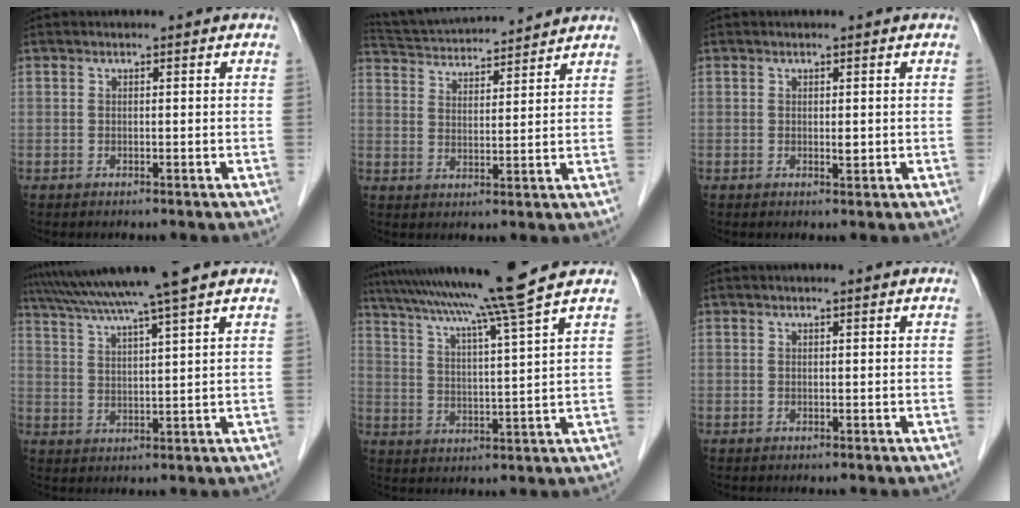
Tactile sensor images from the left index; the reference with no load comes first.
{"total": 14.1, "force": [13.3, 1.1, 4.5], "torque": [-0.092, 0.030, 0.214]}
{"total": 0.9, "force": [0.1, 0.3, 0.9], "torque": [-0.012, -0.002, 0.002]}
{"total": 12.3, "force": [10.2, -1.5, 6.7], "torque": [-0.121, 0.020, 0.157]}
{"total": 14.2, "force": [11.7, -3.2, 7.4], "torque": [-0.128, -0.019, 0.178]}
{"total": 1.0, "force": [0.8, -0.1, 0.6], "torque": [-0.011, 0.009, 0.014]}